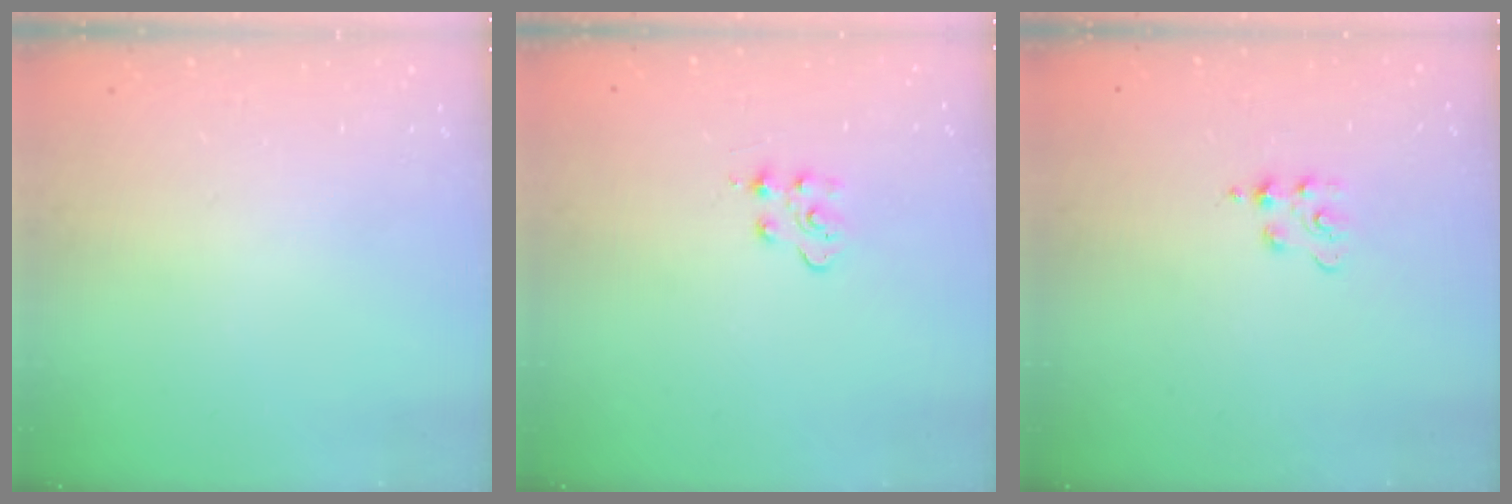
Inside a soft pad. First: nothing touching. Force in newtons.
{"total": 3.3, "press": 3.3, "slide": 0.3}
{"total": 3.1, "press": 3.0, "slide": 0.4}